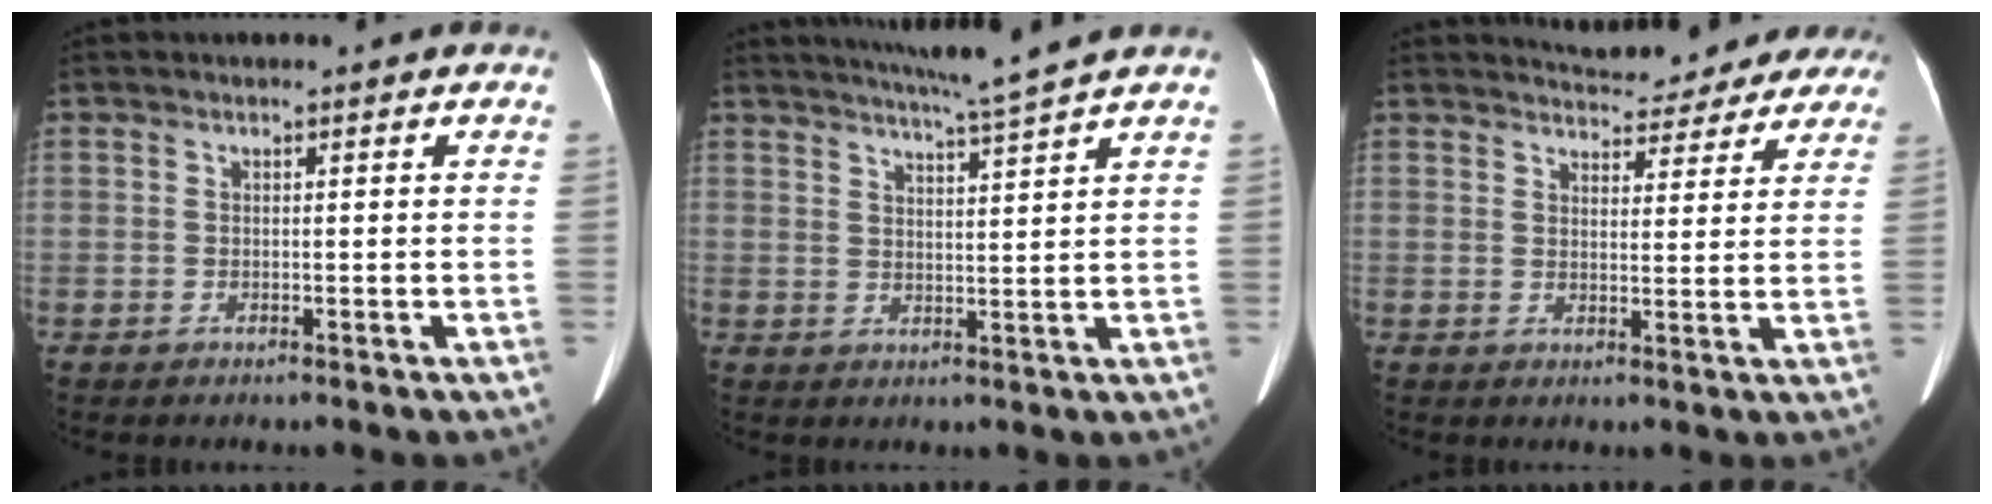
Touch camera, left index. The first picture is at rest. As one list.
[{"total": 7.4, "force": [6.4, -1.9, 3.0], "torque": [-0.051, -0.005, 0.099]}, {"total": 11.9, "force": [11.1, 3.6, 2.2], "torque": [-0.005, 0.006, 0.118]}]